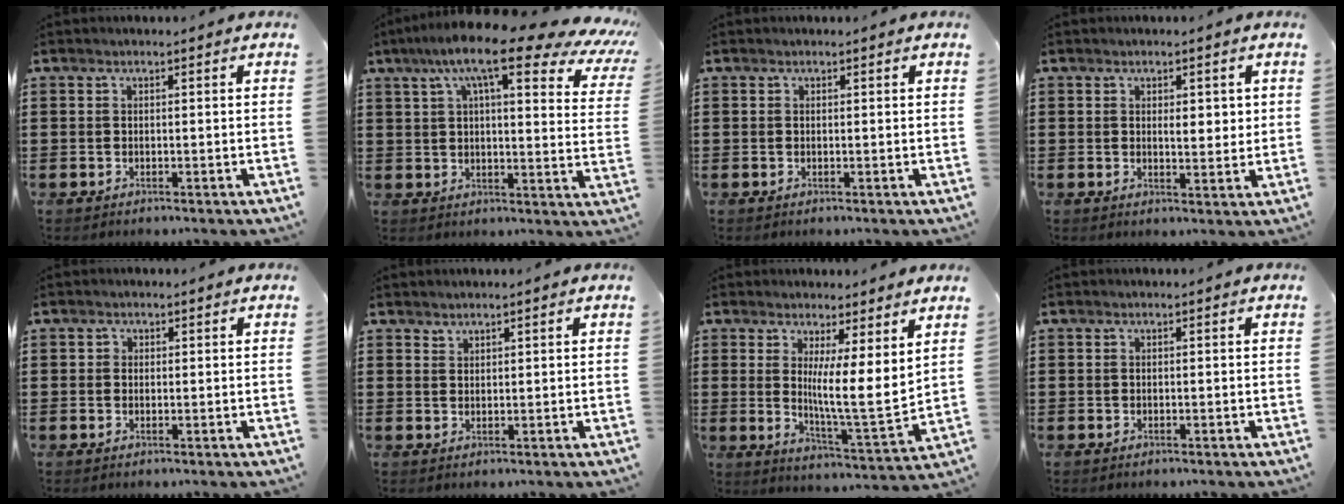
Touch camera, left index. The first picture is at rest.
{"total": 13.6, "force": [9.3, 2.8, 9.6], "torque": [-0.182, -0.028, 0.150]}
{"total": 0.0}
{"total": 2.6, "force": [0.9, 1.2, 2.2], "torque": [-0.029, 0.000, 0.010]}
{"total": 0.6, "force": [0.1, 0.6, -0.1], "torque": [-0.001, 0.004, 0.001]}
{"total": 1.4, "force": [1.4, 0.2, 0.1], "torque": [-0.004, -0.001, 0.027]}
{"total": 7.5, "force": [3.4, 0.9, 6.6], "torque": [-0.118, -0.036, 0.055]}
{"total": 0.0}